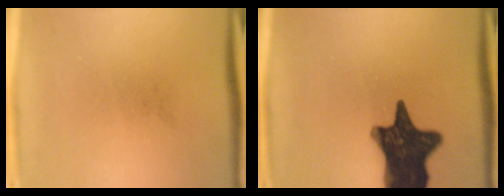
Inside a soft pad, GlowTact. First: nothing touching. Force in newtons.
{"total": 16.5}